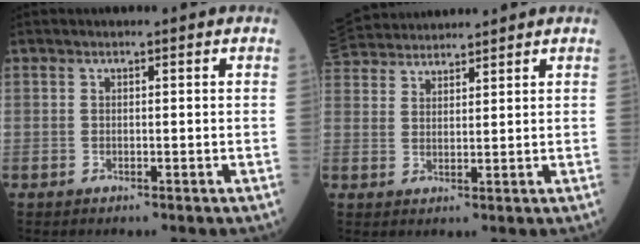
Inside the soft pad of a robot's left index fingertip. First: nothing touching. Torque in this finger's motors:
{"motor_torque": [-0.62, -1.07, -0.04, -0.01]}